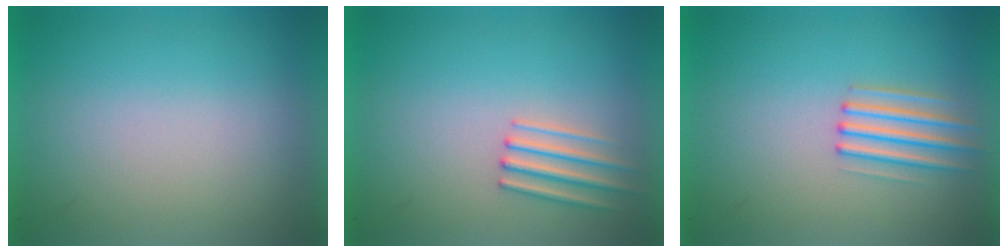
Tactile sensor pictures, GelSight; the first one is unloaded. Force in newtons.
{"total": 2.4}
{"total": 2.1}